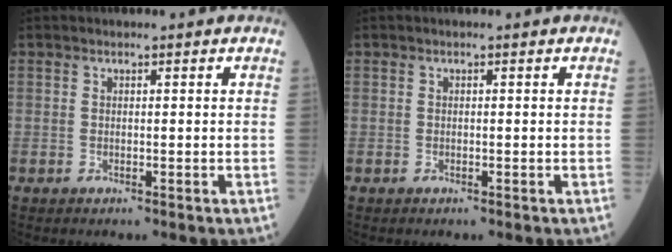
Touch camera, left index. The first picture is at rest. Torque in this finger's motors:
{"motor_torque": [0.00, 0.00, 0.00, 0.00]}